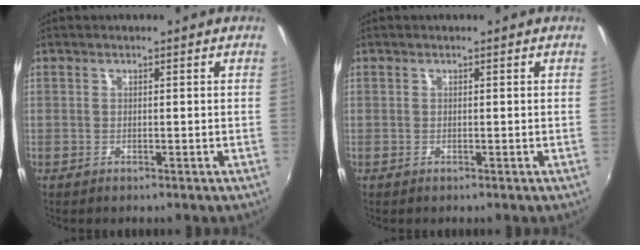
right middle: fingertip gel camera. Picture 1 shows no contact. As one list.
[{"total": 0.0}]